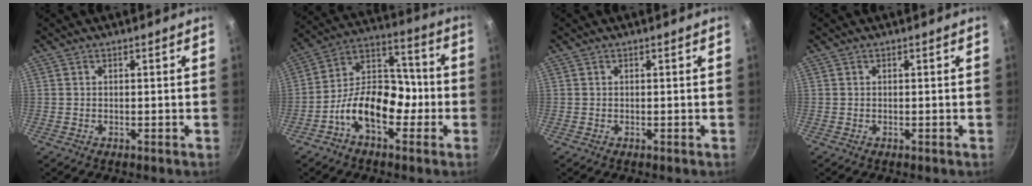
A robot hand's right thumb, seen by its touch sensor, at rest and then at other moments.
{"total": 14.8, "force": [-5.0, 9.1, 10.6], "torque": [-0.129, 0.062, -0.103]}
{"total": 0.0}
{"total": 0.0}